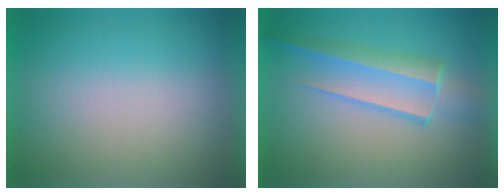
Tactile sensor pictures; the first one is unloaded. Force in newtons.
{"total": 3.1}